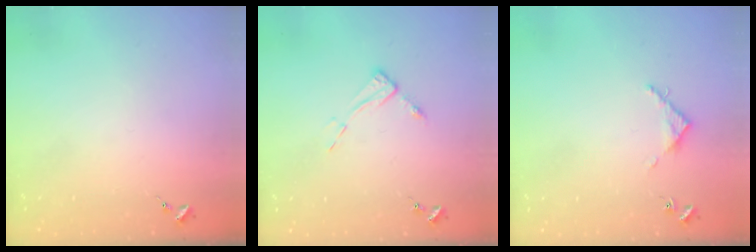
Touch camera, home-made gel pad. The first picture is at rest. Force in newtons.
{"total": 6.5, "press": 6.5, "slide": 0.5}
{"total": 4.0, "press": 4.0, "slide": 0.5}